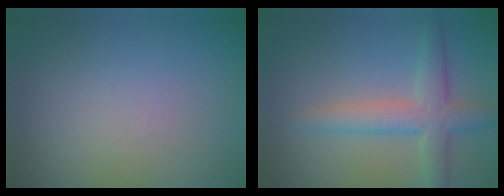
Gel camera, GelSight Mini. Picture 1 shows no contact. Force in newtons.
{"total": 4.0, "press": 4.0, "slide": 0.1}